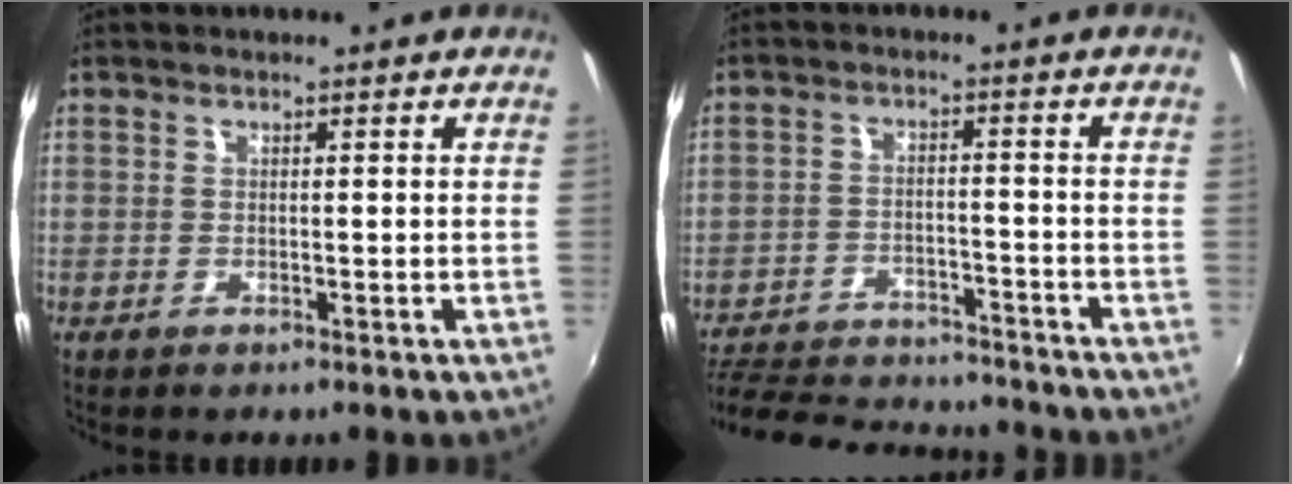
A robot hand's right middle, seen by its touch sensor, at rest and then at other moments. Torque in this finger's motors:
{"motor_torque": [0.88, -1.26, -0.02, 0.00]}